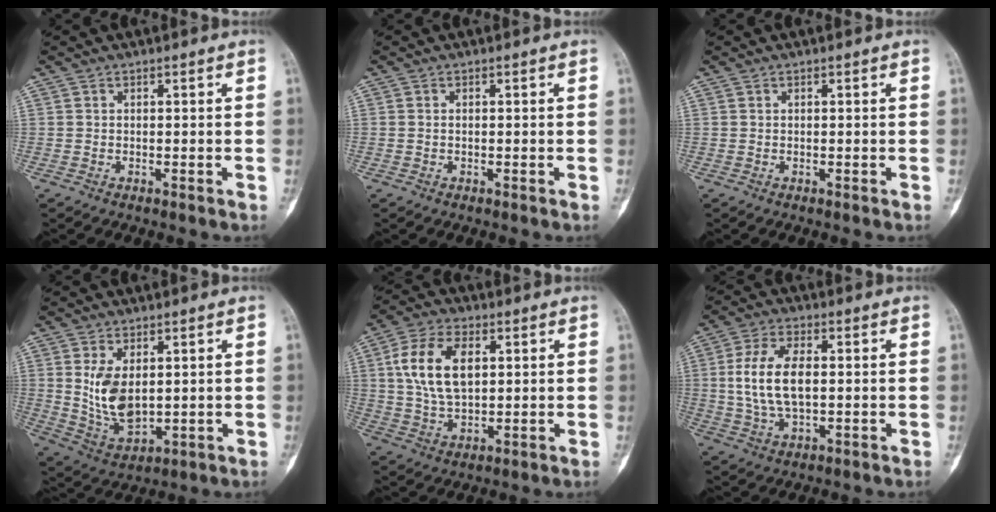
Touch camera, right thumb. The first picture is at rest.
{"total": 0.0}
{"total": 0.0}
{"total": 9.3, "force": [1.7, 5.4, 7.4], "torque": [-0.124, -0.019, 0.051]}
{"total": 12.0, "force": [2.7, 6.9, 9.4], "torque": [-0.170, 0.003, 0.053]}
{"total": 10.8, "force": [0.8, 5.5, 9.2], "torque": [-0.186, 0.005, 0.018]}